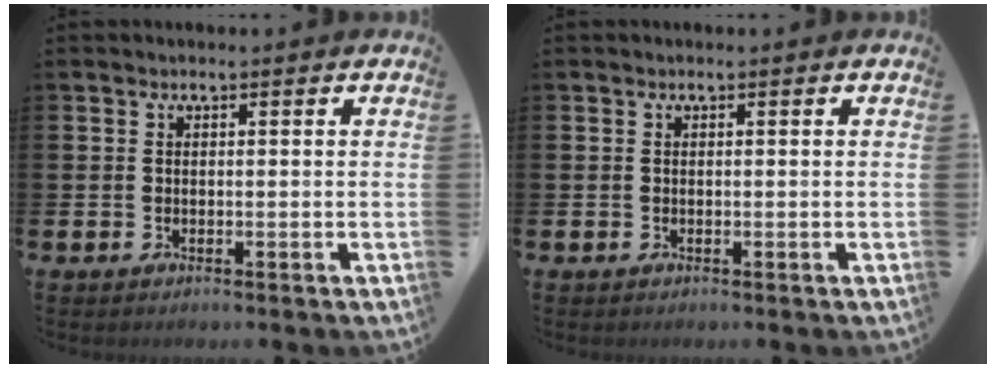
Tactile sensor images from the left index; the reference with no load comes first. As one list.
[{"total": 0.0}]